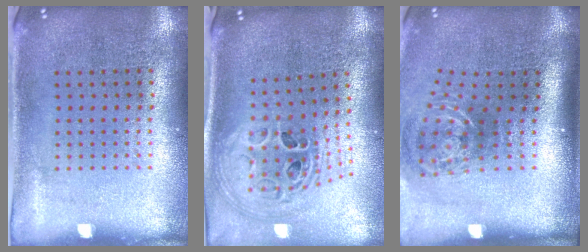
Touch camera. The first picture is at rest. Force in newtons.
{"total": 1.9, "press": 1.6, "slide": 1.1}
{"total": 1.9, "press": 1.2, "slide": 1.4}